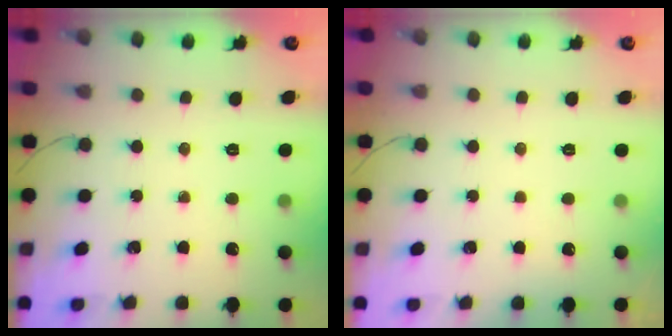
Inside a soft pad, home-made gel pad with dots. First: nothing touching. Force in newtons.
{"total": 3.0, "press": 3.0, "slide": 0.1}